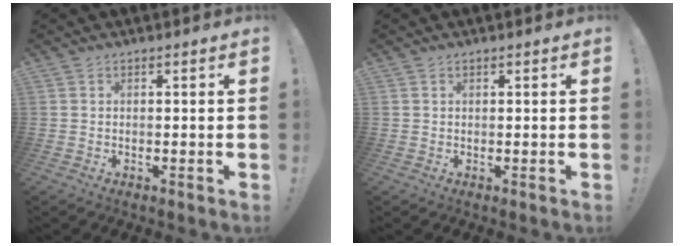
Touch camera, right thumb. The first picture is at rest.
{"total": 0.0}